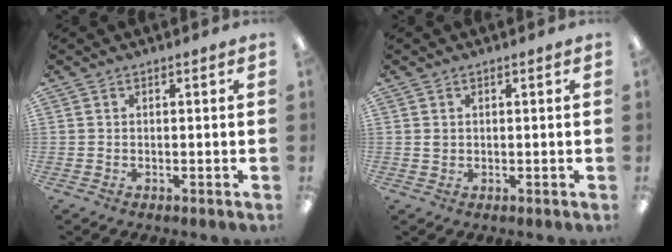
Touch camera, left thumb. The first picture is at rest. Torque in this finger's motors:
{"motor_torque": [0.00, 0.00, 0.02, -0.01, 0.00]}